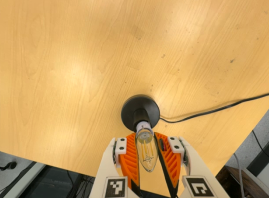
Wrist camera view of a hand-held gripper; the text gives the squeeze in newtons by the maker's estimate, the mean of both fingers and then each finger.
{"total": 12.0, "left": 11.6, "right": 12.4}